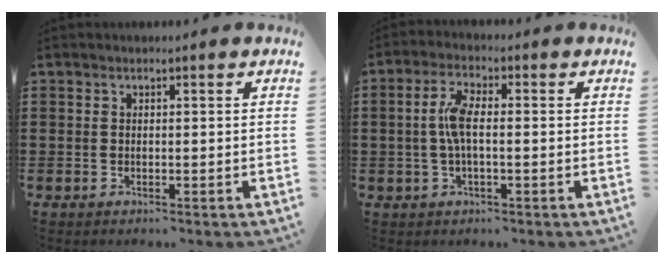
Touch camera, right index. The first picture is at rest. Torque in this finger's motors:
{"motor_torque": [1.29, 0.12, 0.66, 0.11]}